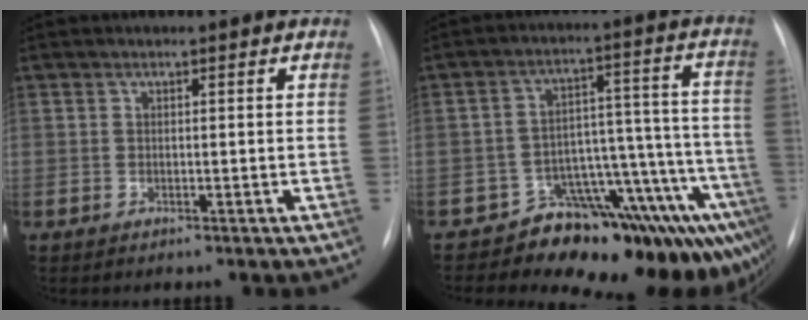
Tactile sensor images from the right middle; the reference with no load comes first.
{"total": 16.2, "force": [-13.1, 6.8, 6.7], "torque": [-0.006, 0.087, -0.166]}